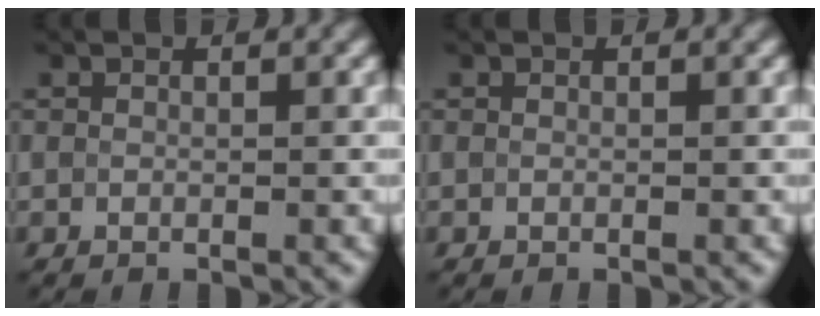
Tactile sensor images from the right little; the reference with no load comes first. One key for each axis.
{"total": 0.0}